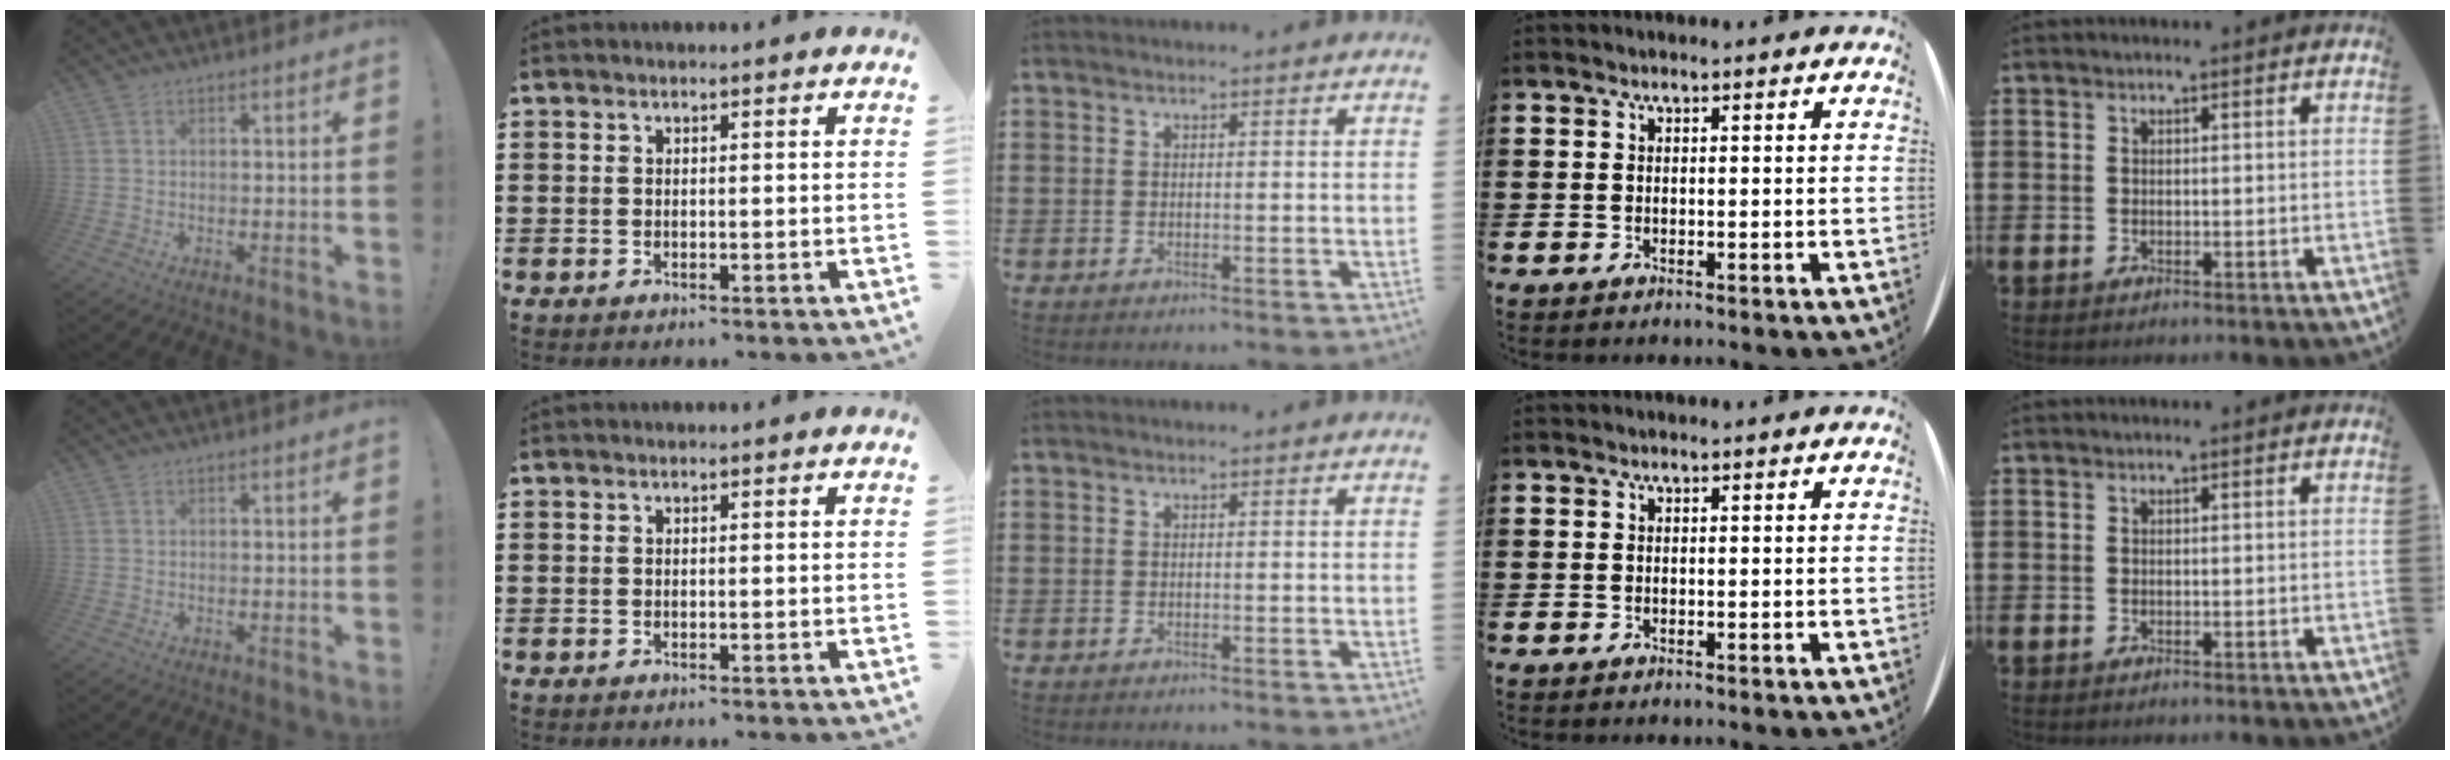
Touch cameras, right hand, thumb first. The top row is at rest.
{}